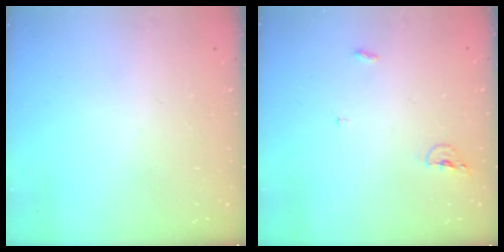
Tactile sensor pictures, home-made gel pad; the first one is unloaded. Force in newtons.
{"total": 4.1, "press": 4.0, "slide": 0.9}